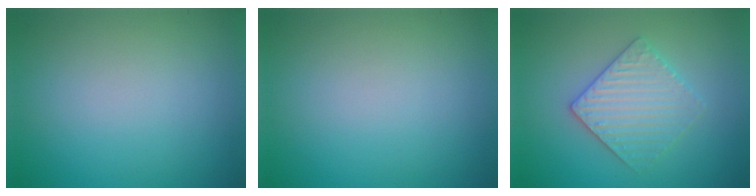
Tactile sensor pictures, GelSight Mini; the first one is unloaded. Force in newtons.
{"total": 0.0}
{"total": 3.4, "press": 3.4, "slide": 0.7}